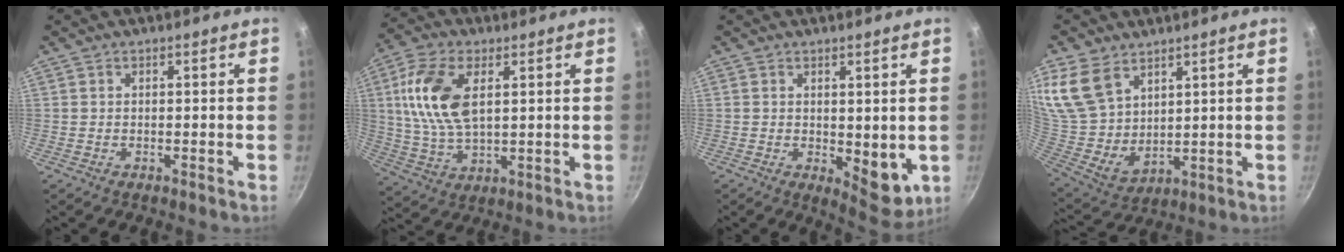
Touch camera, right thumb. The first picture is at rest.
{"total": 13.6, "force": [3.4, 7.3, 11.0], "torque": [-0.214, -0.004, 0.066]}
{"total": 7.1, "force": [0.0, 3.6, 6.1], "torque": [-0.061, -0.017, 0.011]}
{"total": 15.7, "force": [9.0, 9.9, 8.3], "torque": [-0.165, -0.037, 0.196]}